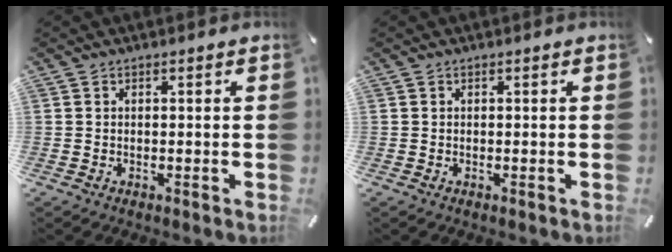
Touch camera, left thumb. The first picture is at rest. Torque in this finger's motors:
{"motor_torque": [0.00, 0.01, 0.00, 0.00, 0.00]}